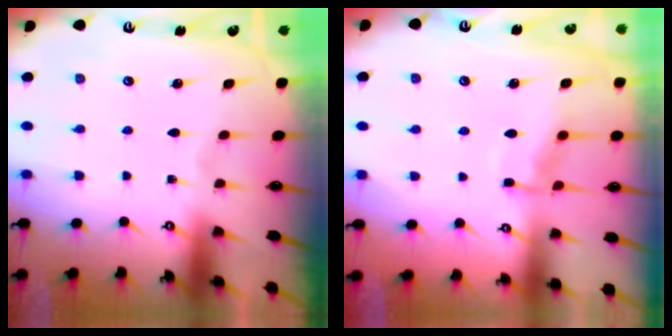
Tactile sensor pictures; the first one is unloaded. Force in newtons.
{"total": 6.8, "press": 6.8, "slide": 0.6}